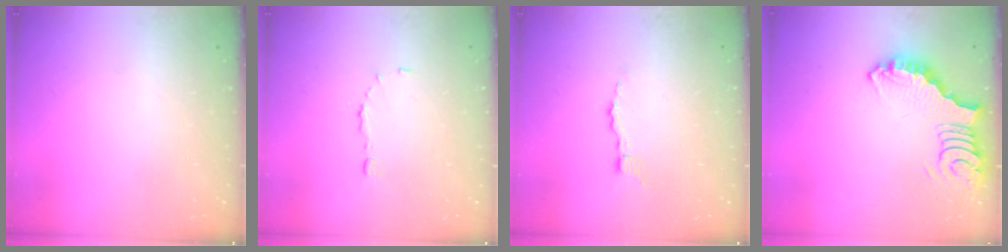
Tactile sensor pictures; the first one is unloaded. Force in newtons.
{"total": 3.9, "press": 3.9, "slide": 0.3}
{"total": 3.6, "press": 3.6, "slide": 0.2}
{"total": 3.6, "press": 3.6, "slide": 0.6}